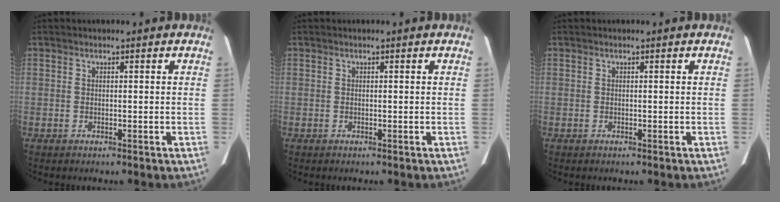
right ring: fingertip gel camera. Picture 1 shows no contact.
{"total": 0.0}
{"total": 0.0}